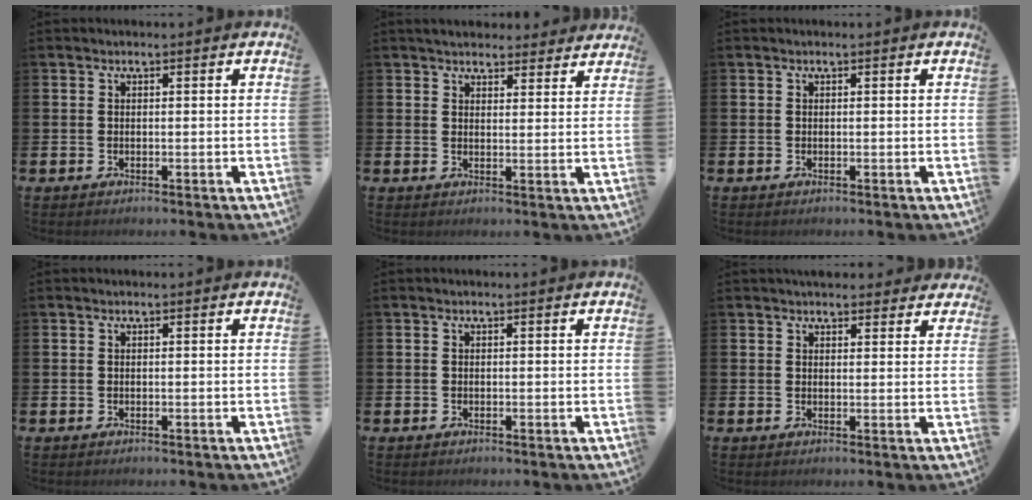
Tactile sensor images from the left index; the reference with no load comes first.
{"total": 2.5, "force": [2.2, 1.2, 0.0], "torque": [0.006, -0.004, 0.037]}
{"total": 0.0}
{"total": 0.0}
{"total": 0.0}
{"total": 3.1, "force": [2.9, 1.0, 0.0], "torque": [0.008, -0.013, 0.053]}